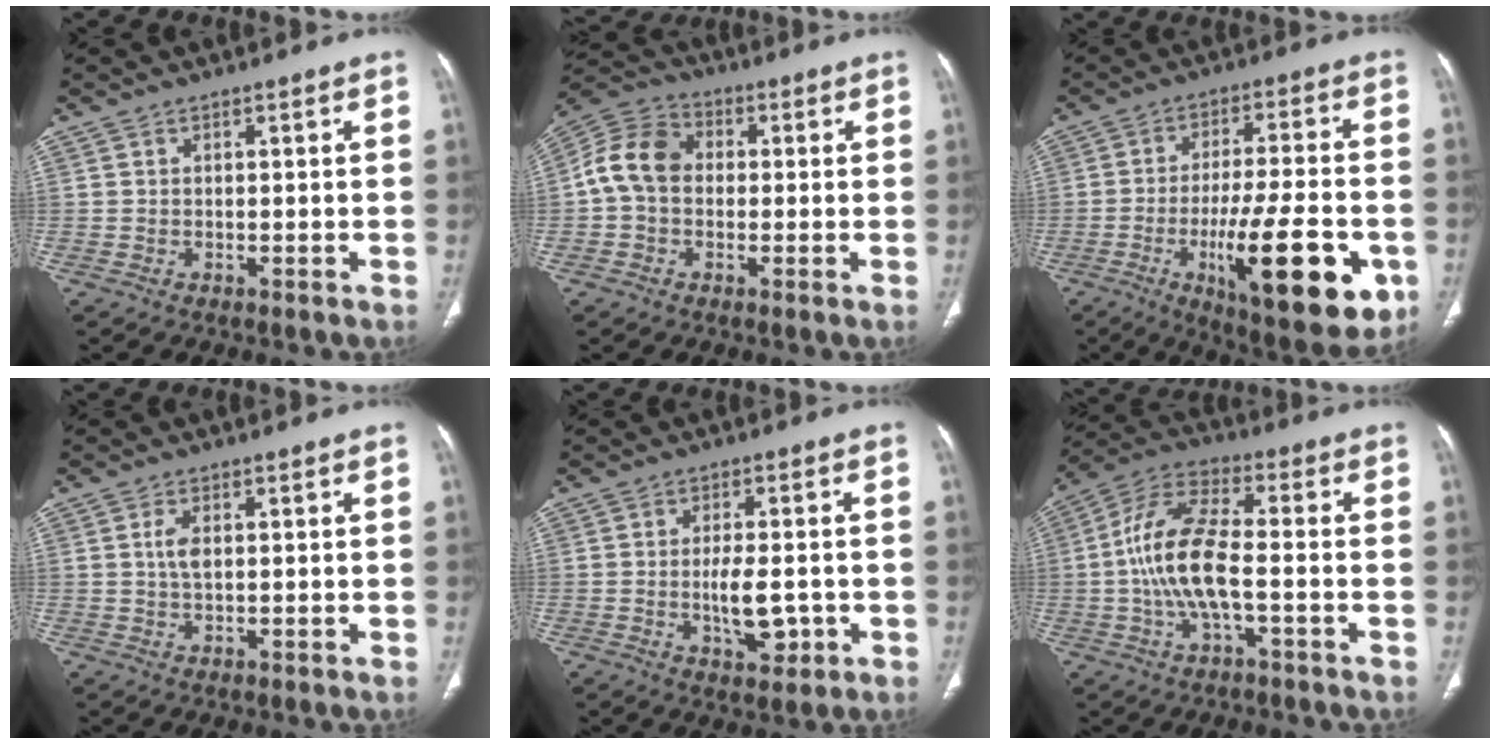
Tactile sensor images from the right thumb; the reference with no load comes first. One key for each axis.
{"total": 10.1, "fx": 0.0, "fy": 7.9, "fz": 6.3, "tx": -0.112, "ty": 0.031, "tz": -0.012}
{"total": 21.6, "fx": -7.3, "fy": 6.5, "fz": 19.3, "tx": -0.272, "ty": 0.006, "tz": -0.098}
{"total": 2.7, "fx": 0.4, "fy": 1.3, "fz": 2.3, "tx": -0.049, "ty": 0.001, "tz": 0.006}
{"total": 7.0, "fx": -1.5, "fy": 3.2, "fz": 6.1, "tx": -0.091, "ty": 0.002, "tz": -0.016}
{"total": 13.2, "fx": -2.0, "fy": 4.9, "fz": 12.1, "tx": -0.257, "ty": 0.036, "tz": -0.042}